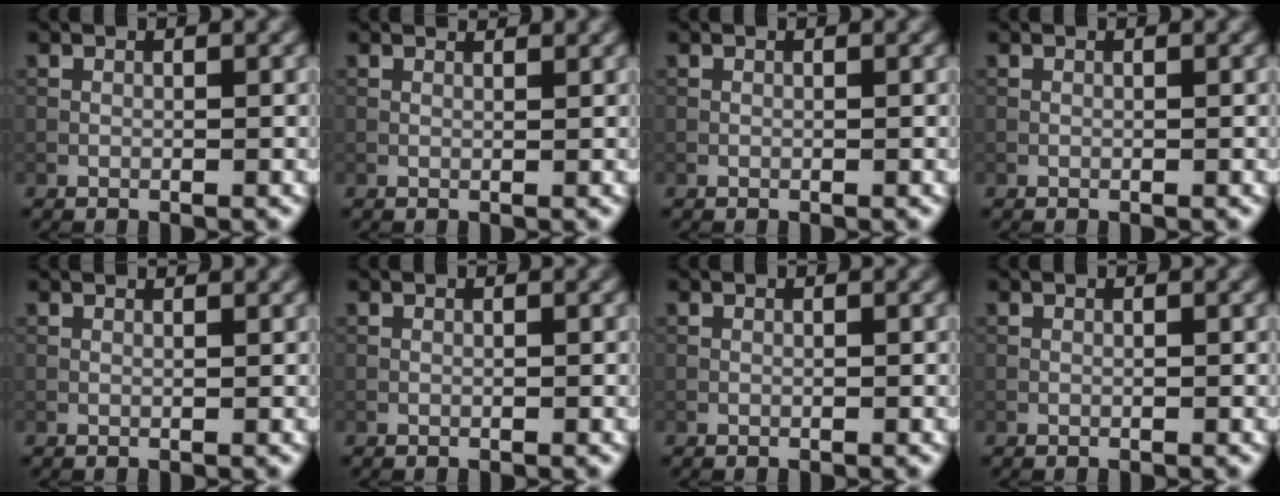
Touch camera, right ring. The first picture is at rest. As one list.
[{"total": 1.0, "force": [1.0, 0.1, 0.3], "torque": [-0.012, -0.005, 0.010]}, {"total": 0.0}, {"total": 0.0}, {"total": 1.2, "force": [1.1, 0.1, 0.4], "torque": [-0.015, -0.004, 0.006]}, {"total": 0.0}, {"total": 0.0}, {"total": 0.0}]